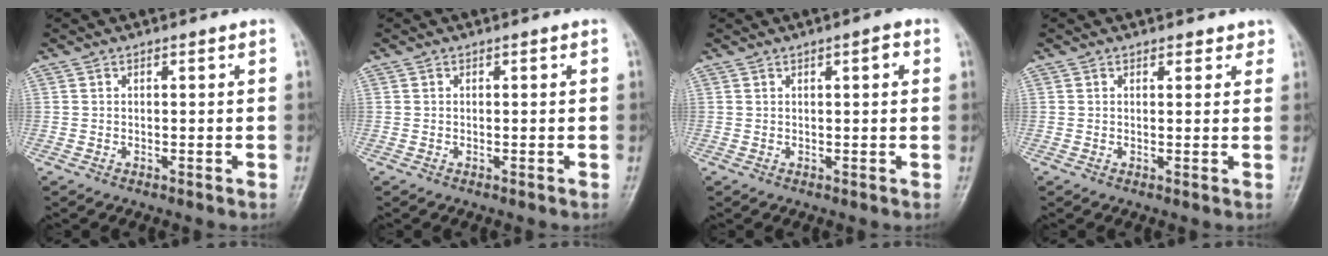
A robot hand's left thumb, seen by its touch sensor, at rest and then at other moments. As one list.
[{"total": 0.0}, {"total": 2.3, "force": [0.8, 0.7, 2.1], "torque": [-0.026, 0.004, 0.009]}, {"total": 1.8, "force": [1.4, 1.1, 0.4], "torque": [0.017, -0.004, 0.009]}]